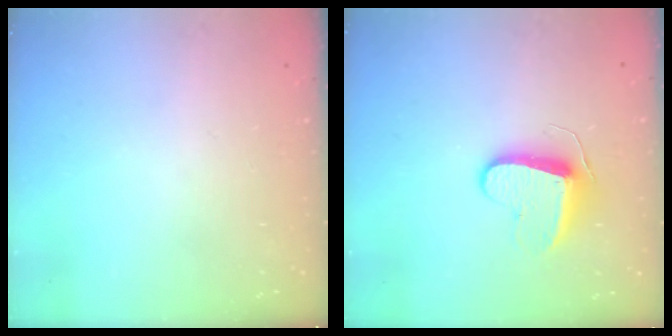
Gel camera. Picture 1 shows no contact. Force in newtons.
{"total": 9.0, "press": 9.0, "slide": 0.3}